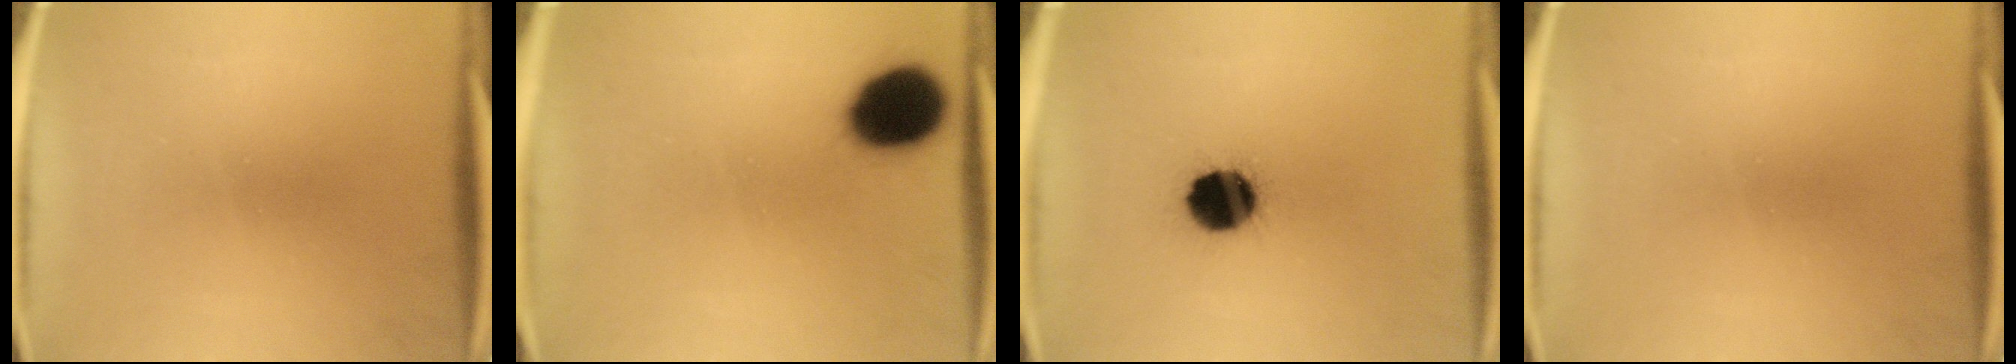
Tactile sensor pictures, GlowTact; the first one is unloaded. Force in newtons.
{"total": 13.9}
{"total": 12.5}
{"total": 0.0}